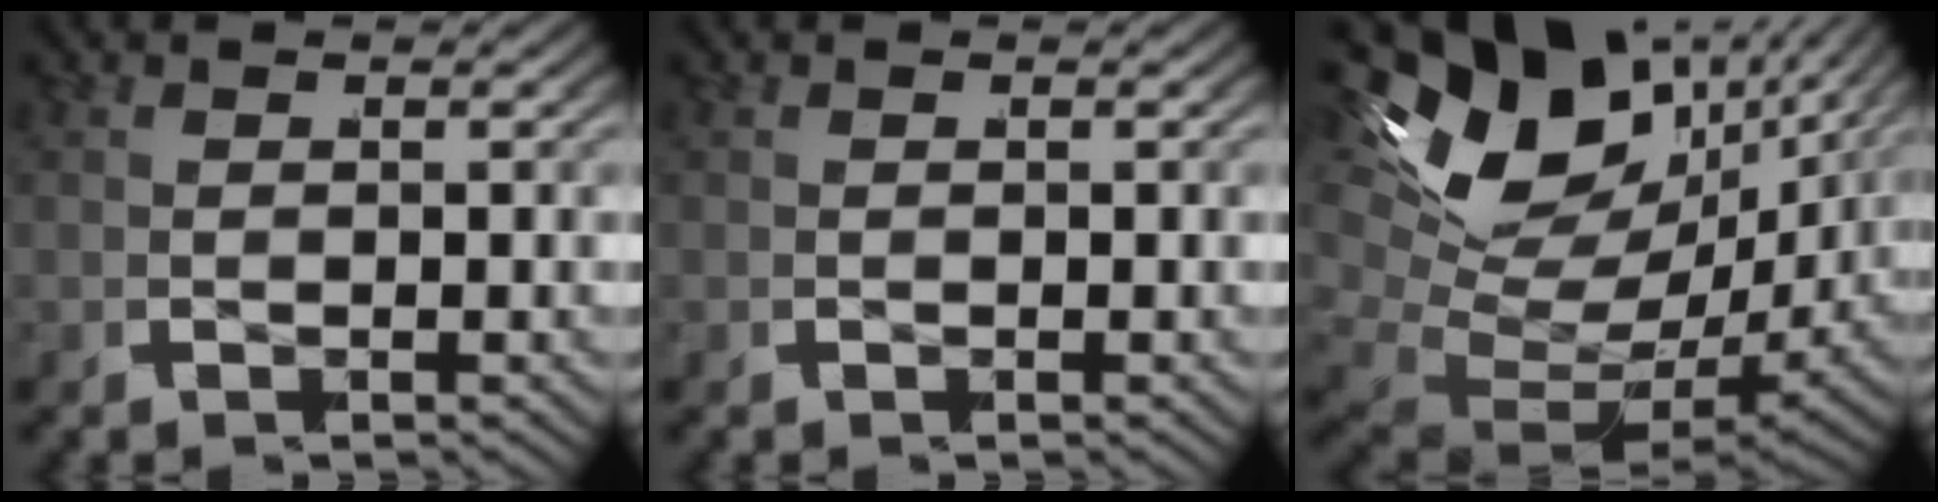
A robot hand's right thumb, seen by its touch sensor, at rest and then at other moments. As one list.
[{"total": 0.0}, {"total": 13.6, "force": [0.2, 9.5, 9.7], "torque": [-0.195, -0.039, 0.008]}]